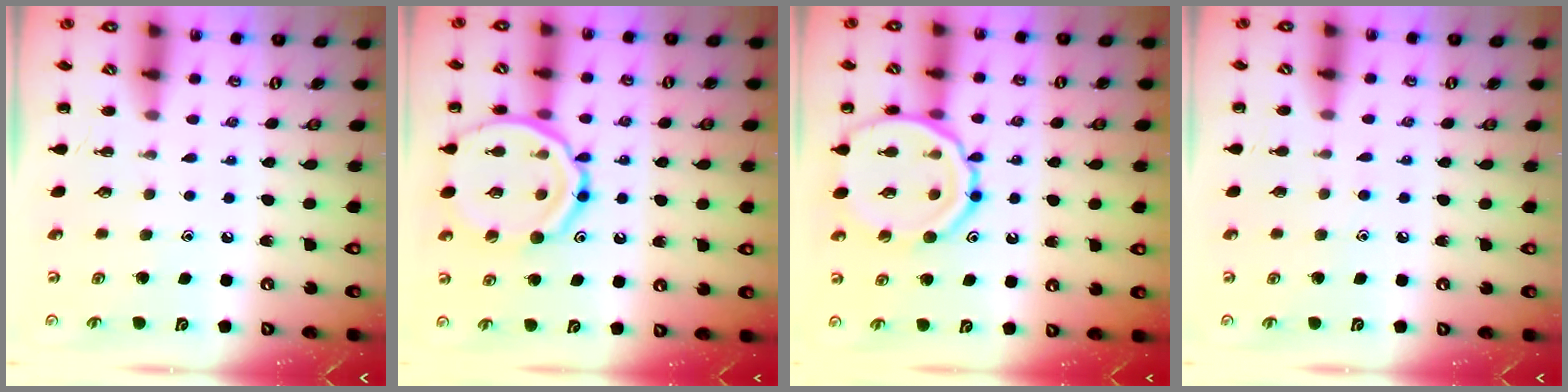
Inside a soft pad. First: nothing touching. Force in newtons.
{"total": 17.8, "press": 17.7, "slide": 1.9}
{"total": 16.0, "press": 16.0, "slide": 1.3}
{"total": 3.5, "press": 3.2, "slide": 1.5}